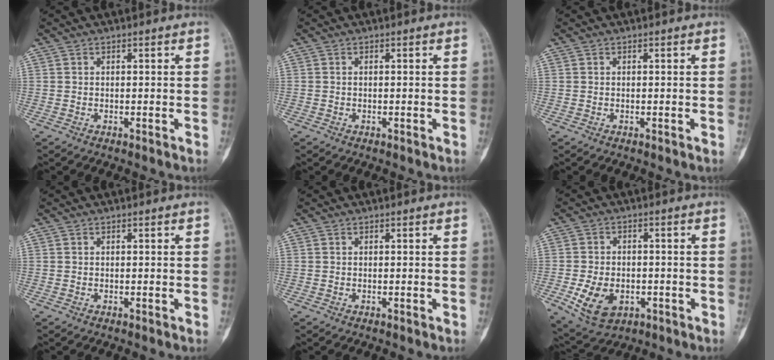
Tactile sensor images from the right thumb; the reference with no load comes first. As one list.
[{"total": 0.0}, {"total": 0.0}, {"total": 0.0}, {"total": 0.0}, {"total": 9.3, "force": [-2.8, 6.4, 6.1], "torque": [-0.099, 0.006, -0.035]}]